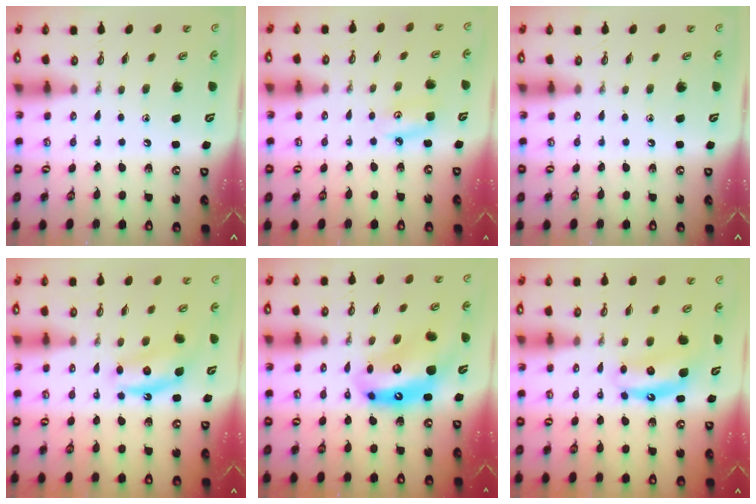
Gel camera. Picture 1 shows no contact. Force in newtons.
{"total": 6.5, "press": 6.5, "slide": 0.3}
{"total": 0.0}
{"total": 6.9, "press": 6.9, "slide": 0.8}
{"total": 14.1, "press": 14.0, "slide": 1.2}
{"total": 7.2, "press": 7.2, "slide": 0.5}